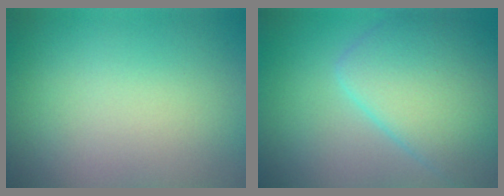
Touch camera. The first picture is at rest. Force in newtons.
{"total": 7.3, "press": 7.3, "slide": 0.3}